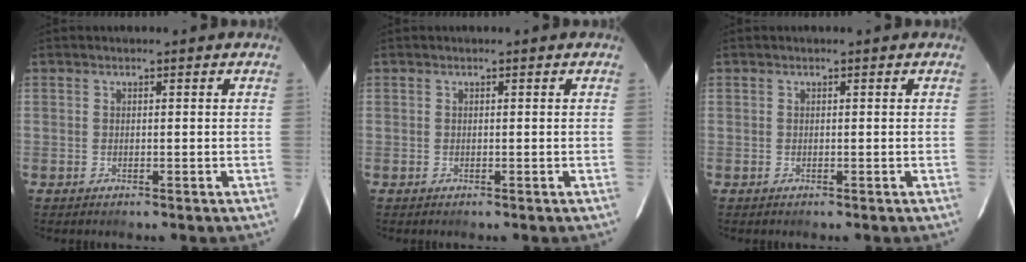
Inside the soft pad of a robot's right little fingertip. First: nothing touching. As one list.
[{"total": 0.0}, {"total": 0.0}]